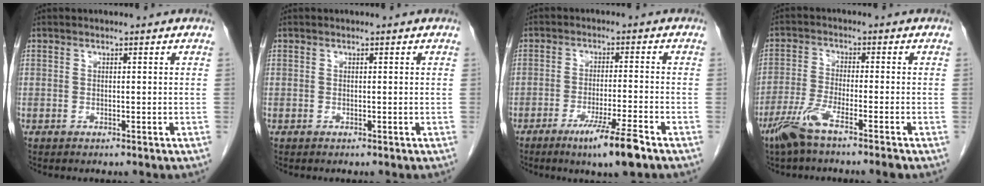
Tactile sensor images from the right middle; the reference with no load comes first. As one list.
[{"total": 0.0}, {"total": 7.4, "force": [-4.7, -0.4, 5.7], "torque": [-0.096, -0.018, -0.079]}, {"total": 6.4, "force": [-4.5, -0.1, 4.6], "torque": [-0.096, -0.014, -0.094]}]